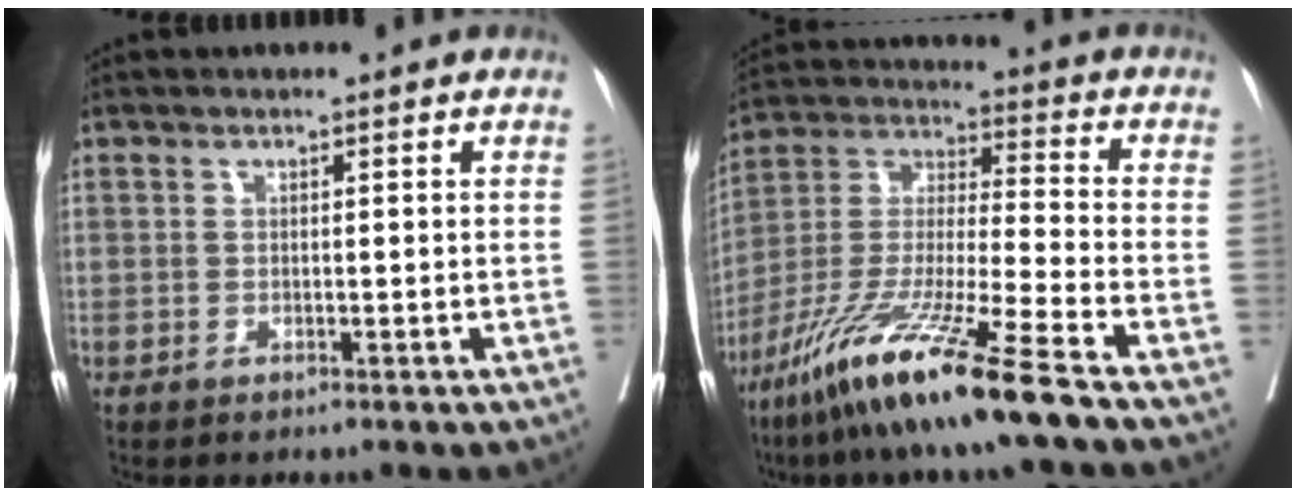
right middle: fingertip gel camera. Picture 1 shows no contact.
{"total": 17.1, "force": [-11.4, -0.7, 12.8], "torque": [-0.276, -0.045, -0.213]}